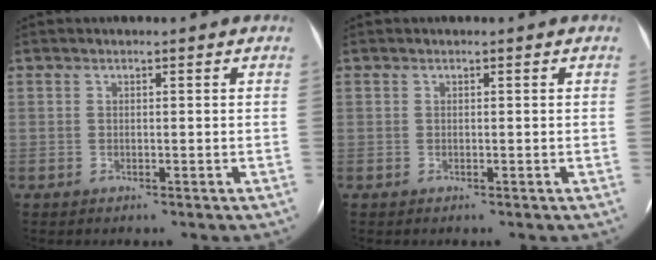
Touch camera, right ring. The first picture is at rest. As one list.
[{"total": 0.0}]